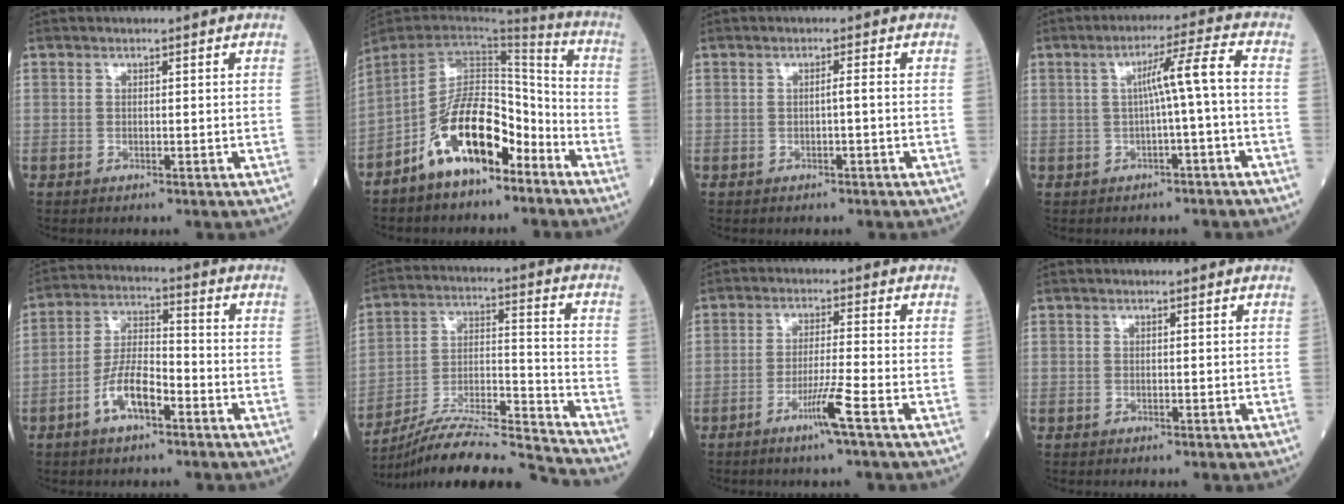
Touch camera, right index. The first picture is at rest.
{"total": 13.4, "force": [-7.6, 5.4, 9.5], "torque": [-0.179, 0.012, -0.139]}
{"total": 0.9, "force": [-0.3, -0.1, 0.8], "torque": [-0.012, 0.002, -0.004]}
{"total": 5.8, "force": [-0.6, -0.9, 5.7], "torque": [-0.091, 0.018, -0.007]}
{"total": 7.8, "force": [-3.9, 2.6, 6.3], "torque": [-0.127, 0.010, -0.076]}
{"total": 18.1, "force": [-17.1, -1.2, 5.8], "torque": [-0.115, 0.008, -0.288]}
{"total": 5.3, "force": [-3.0, -1.1, 4.3], "torque": [-0.080, -0.010, -0.061]}
{"total": 0.0}